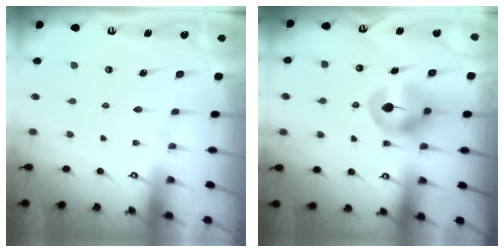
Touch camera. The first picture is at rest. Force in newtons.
{"total": 7.5, "press": 7.5, "slide": 0.6}